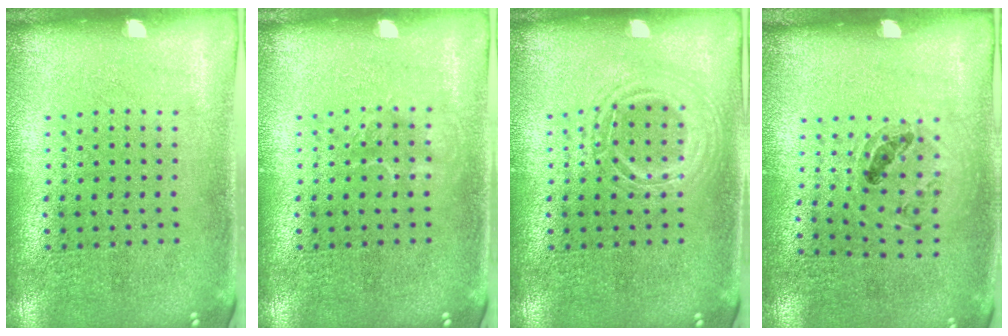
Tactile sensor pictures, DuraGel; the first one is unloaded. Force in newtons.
{"total": 1.0, "press": 0.9, "slide": 0.2}
{"total": 2.2, "press": 2.2, "slide": 0.3}
{"total": 0.9, "press": 0.8, "slide": 0.3}